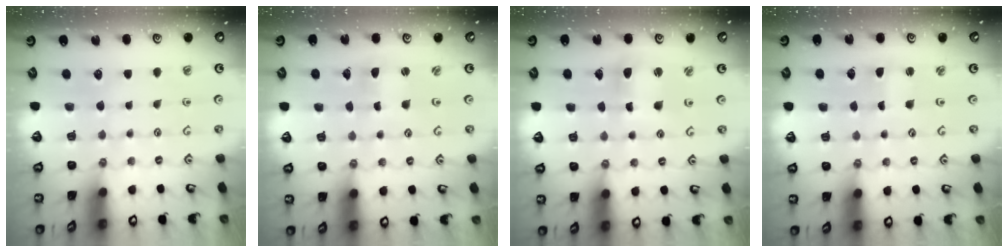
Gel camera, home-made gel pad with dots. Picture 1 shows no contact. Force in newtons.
{"total": 1.3, "press": 1.2, "slide": 0.3}
{"total": 5.8, "press": 5.7, "slide": 0.7}
{"total": 1.4, "press": 1.4, "slide": 0.2}